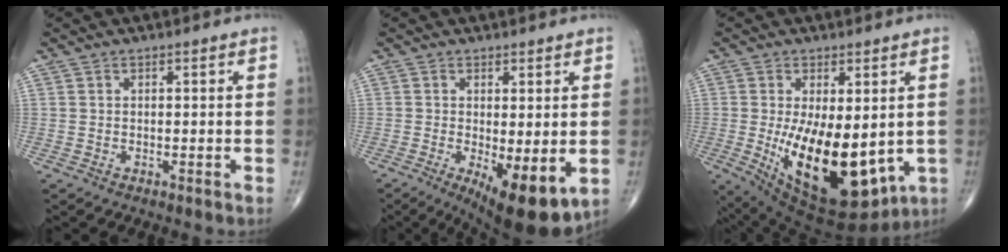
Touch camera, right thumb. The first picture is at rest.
{"total": 10.8, "force": [-2.7, 3.6, 9.8], "torque": [-0.142, -0.027, -0.031]}
{"total": 19.5, "force": [-2.5, 9.1, 17.1], "torque": [-0.269, -0.033, -0.007]}